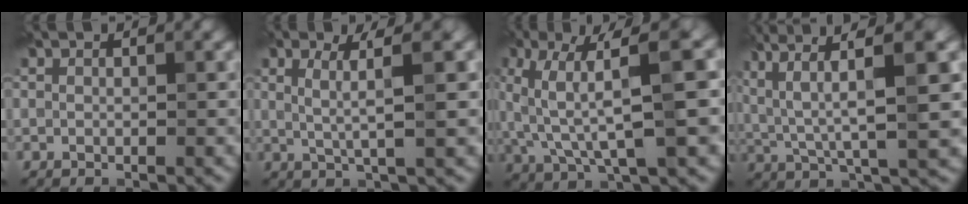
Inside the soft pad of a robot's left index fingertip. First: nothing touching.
{"total": 3.9, "force": [1.0, 0.7, 3.7], "torque": [-0.061, 0.003, 0.017]}
{"total": 9.1, "force": [1.6, 2.5, 8.6], "torque": [-0.158, 0.012, 0.031]}
{"total": 9.5, "force": [3.1, 2.4, 8.7], "torque": [-0.155, 0.013, 0.055]}